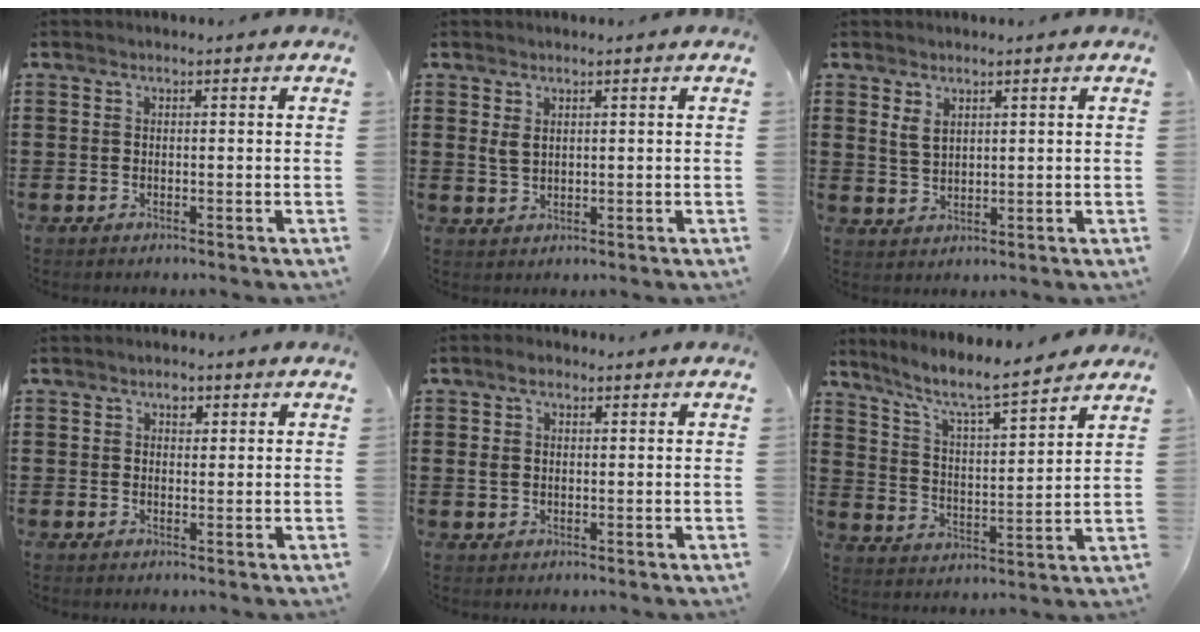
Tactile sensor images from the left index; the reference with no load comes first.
{"total": 1.5, "force": [0.7, 0.9, 1.0], "torque": [-0.024, 0.005, 0.012]}
{"total": 2.6, "force": [1.6, 1.4, 1.6], "torque": [-0.035, 0.003, 0.030]}
{"total": 2.1, "force": [1.3, 1.3, 1.0], "torque": [-0.006, 0.003, 0.018]}
{"total": 3.0, "force": [1.1, 2.1, 1.8], "torque": [-0.041, 0.012, 0.017]}
{"total": 7.3, "force": [6.1, 0.4, 3.9], "torque": [-0.099, -0.038, 0.099]}